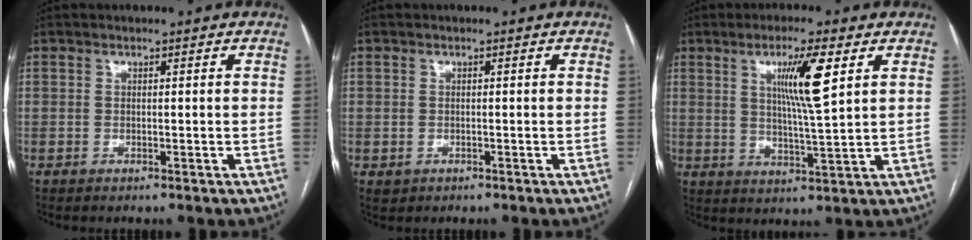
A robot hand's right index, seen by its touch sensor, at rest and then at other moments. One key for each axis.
{"total": 1.5, "fx": -0.4, "fy": 1.5, "fz": 0.2, "tx": -0.002, "ty": 0.005, "tz": 0.000}
{"total": 8.6, "fx": 3.2, "fy": -0.1, "fz": 8.0, "tx": -0.141, "ty": -0.005, "tz": 0.056}